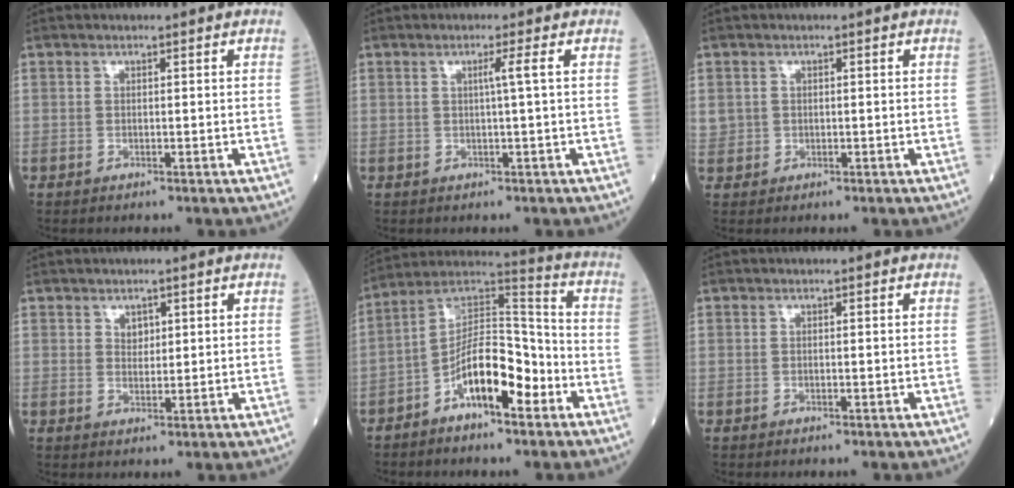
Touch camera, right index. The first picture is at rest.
{"total": 1.8, "force": [0.3, -0.7, 1.6], "torque": [-0.028, -0.001, 0.006]}
{"total": 2.1, "force": [0.4, 2.0, 0.5], "torque": [-0.005, 0.007, 0.014]}
{"total": 1.8, "force": [1.0, 1.1, 0.9], "torque": [-0.016, -0.002, 0.019]}
{"total": 12.6, "force": [-5.7, 4.4, 10.4], "torque": [-0.187, 0.027, -0.099]}
{"total": 0.0}